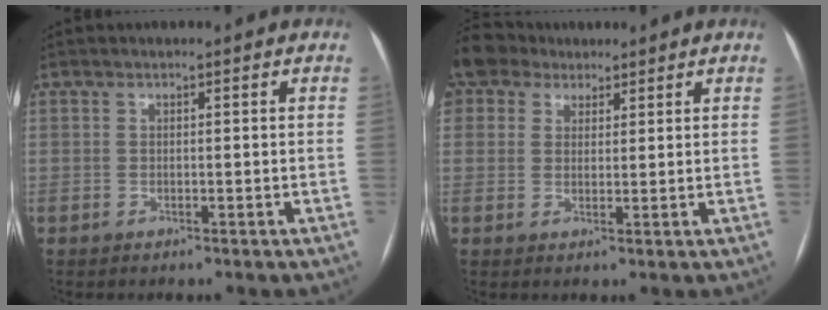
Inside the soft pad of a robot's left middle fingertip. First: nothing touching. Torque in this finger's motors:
{"motor_torque": [1.06, -1.08, 1.05, 0.21]}